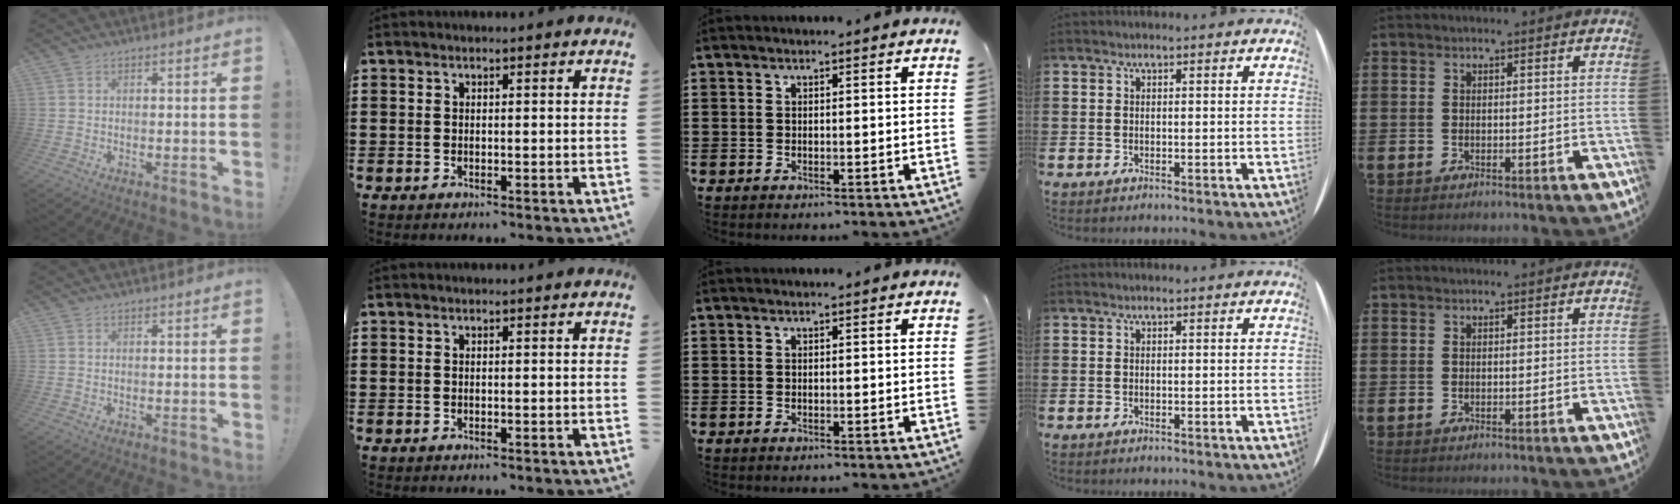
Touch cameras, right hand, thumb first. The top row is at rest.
{}